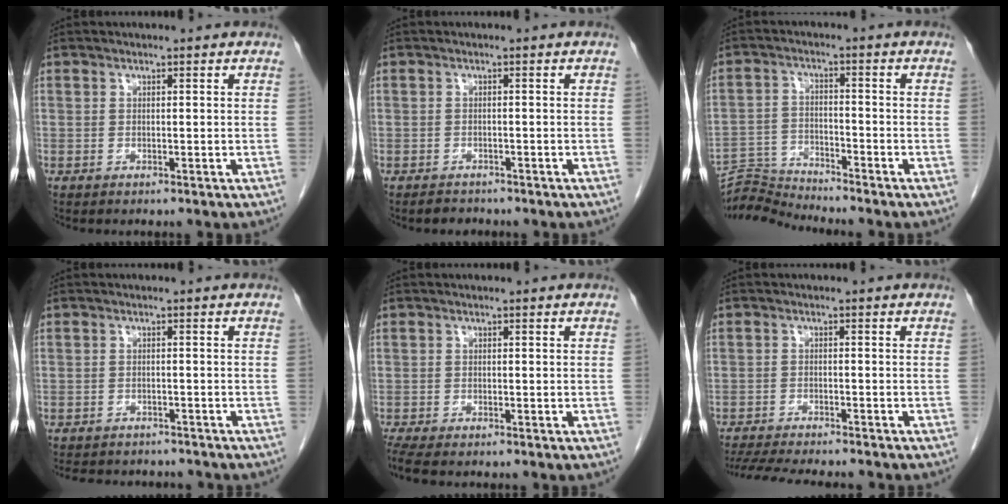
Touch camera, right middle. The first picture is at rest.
{"total": 1.5, "force": [-1.4, 0.7, 0.0], "torque": [-0.007, -0.001, -0.023]}
{"total": 6.1, "force": [-5.7, -1.7, -1.5], "torque": [0.021, -0.006, -0.108]}
{"total": 9.1, "force": [-8.3, 3.0, 2.4], "torque": [-0.043, 0.004, -0.103]}
{"total": 3.8, "force": [-3.2, 0.7, 2.0], "torque": [-0.042, -0.013, -0.055]}
{"total": 12.5, "force": [-11.2, 1.4, 5.3], "torque": [-0.084, -0.015, -0.161]}